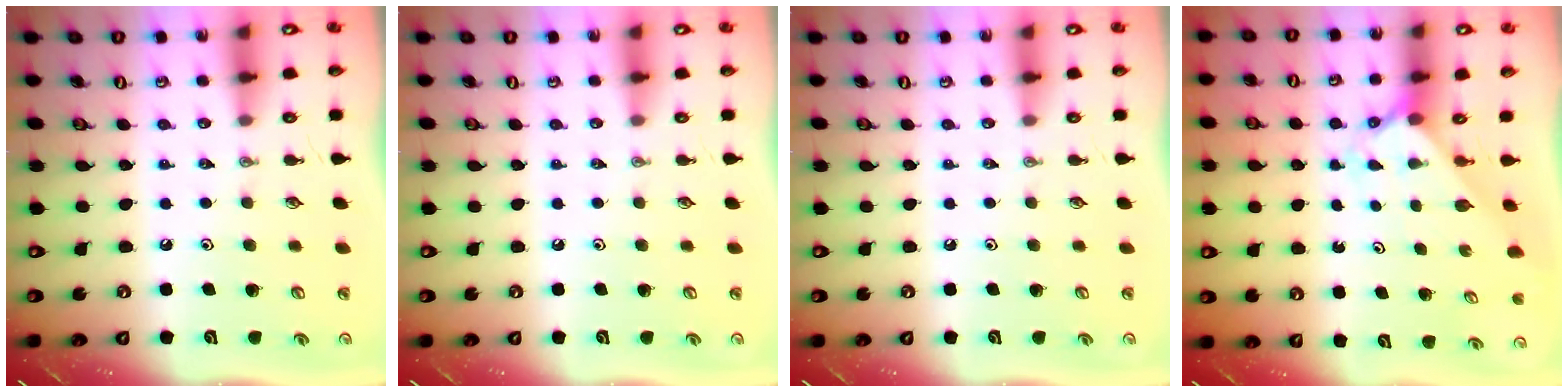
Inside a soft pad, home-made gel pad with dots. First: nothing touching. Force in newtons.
{"total": 0.0}
{"total": 0.0}
{"total": 2.0, "press": 2.0, "slide": 0.2}